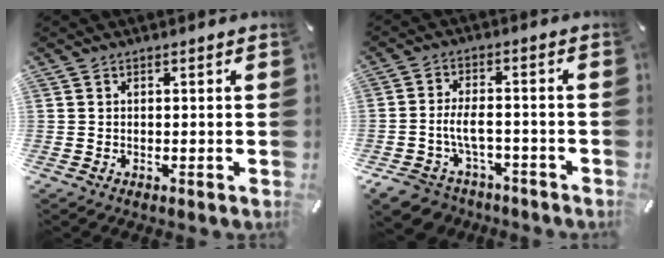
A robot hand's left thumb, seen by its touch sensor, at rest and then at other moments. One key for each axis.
{"total": 8.1, "fx": -3.4, "fy": 5.3, "fz": 5.1, "tx": -0.116, "ty": 0.012, "tz": -0.061}